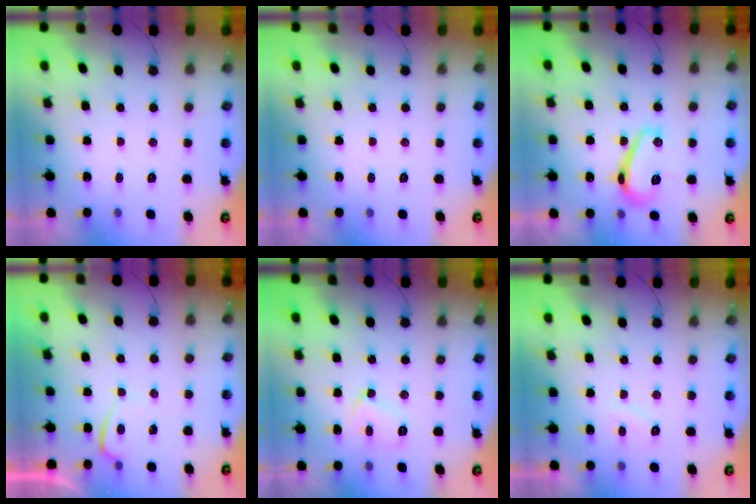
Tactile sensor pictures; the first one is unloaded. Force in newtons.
{"total": 0.0}
{"total": 9.5, "press": 9.5, "slide": 0.8}
{"total": 0.0}
{"total": 7.1, "press": 7.0, "slide": 1.5}
{"total": 3.4, "press": 3.3, "slide": 0.8}